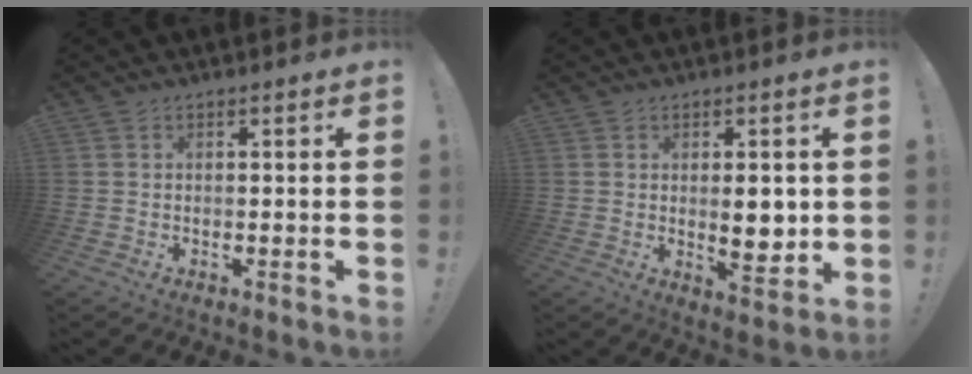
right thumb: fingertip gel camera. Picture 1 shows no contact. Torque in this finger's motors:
{"motor_torque": [1.10, 1.37, 1.05, -0.08, 0.03]}